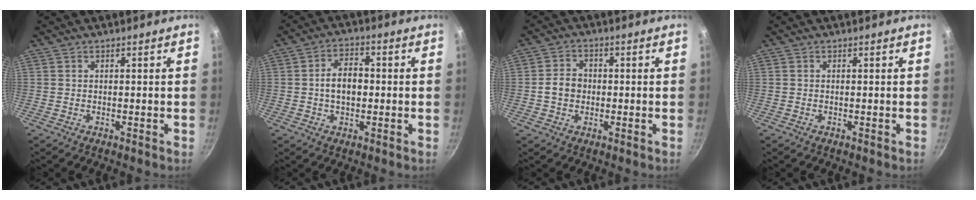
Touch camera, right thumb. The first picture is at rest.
{"total": 6.7, "force": [-0.3, 4.3, 5.0], "torque": [-0.065, 0.019, -0.008]}
{"total": 4.8, "force": [-0.5, 4.0, 2.6], "torque": [-0.028, 0.017, -0.015]}
{"total": 0.0}